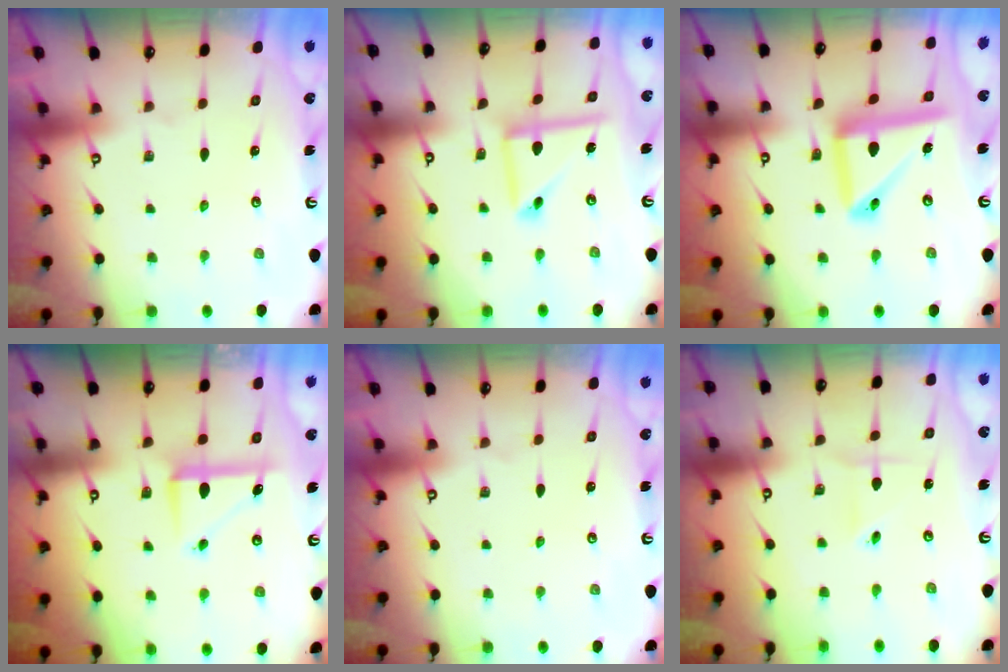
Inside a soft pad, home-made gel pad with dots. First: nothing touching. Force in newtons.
{"total": 11.5, "press": 11.4, "slide": 1.2}
{"total": 13.7, "press": 13.6, "slide": 1.3}
{"total": 8.0, "press": 8.0, "slide": 0.7}
{"total": 0.0}
{"total": 1.9, "press": 1.9, "slide": 0.2}